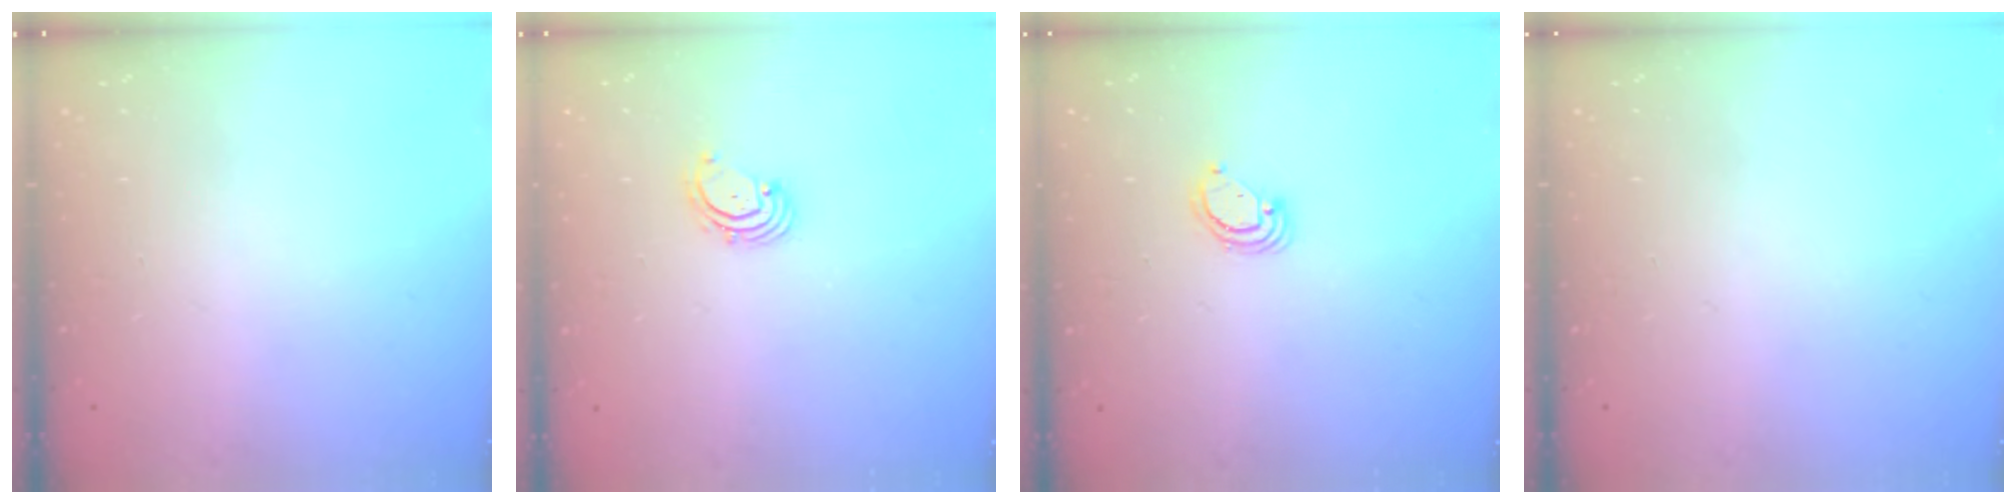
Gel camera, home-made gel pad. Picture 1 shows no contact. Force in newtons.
{"total": 2.0, "press": 1.9, "slide": 0.6}
{"total": 3.9, "press": 3.9, "slide": 0.3}
{"total": 0.0}